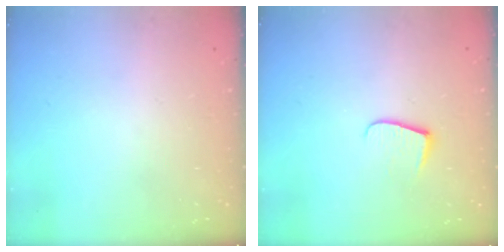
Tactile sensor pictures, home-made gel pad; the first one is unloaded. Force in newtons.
{"total": 7.7, "press": 7.7, "slide": 0.6}